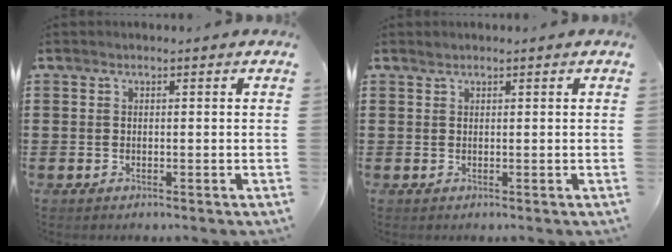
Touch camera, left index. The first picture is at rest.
{"total": 0.6, "force": [0.5, 0.2, 0.1], "torque": [-0.005, 0.001, 0.011]}